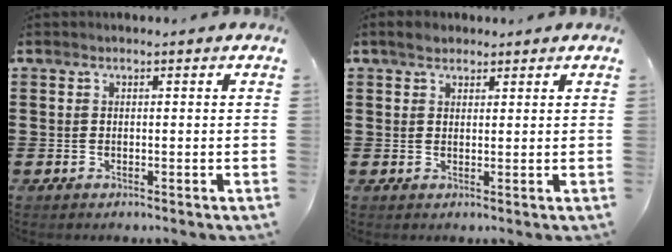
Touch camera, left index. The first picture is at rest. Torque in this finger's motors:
{"motor_torque": [0.71, -0.28, 0.22, 0.05]}